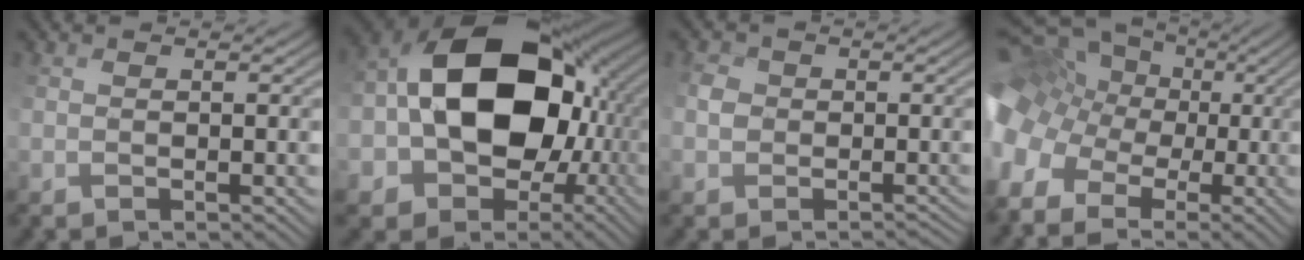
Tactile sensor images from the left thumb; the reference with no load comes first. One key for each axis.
{"total": 18.3, "fx": 1.3, "fy": 13.5, "fz": 12.3, "tx": -0.228, "ty": 0.009, "tz": 0.023}
{"total": 4.1, "fx": -1.9, "fy": 3.6, "fz": 0.9, "tx": -0.011, "ty": 0.002, "tz": -0.030}
{"total": 14.4, "fx": -1.6, "fy": 11.9, "fz": 8.0, "tx": -0.225, "ty": 0.007, "tz": -0.033}